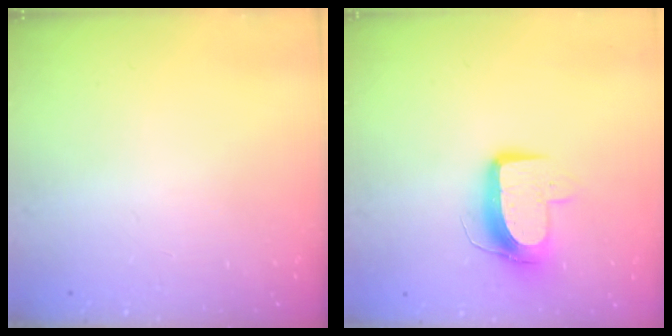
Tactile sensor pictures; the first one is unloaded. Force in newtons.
{"total": 10.2, "press": 10.2, "slide": 0.2}